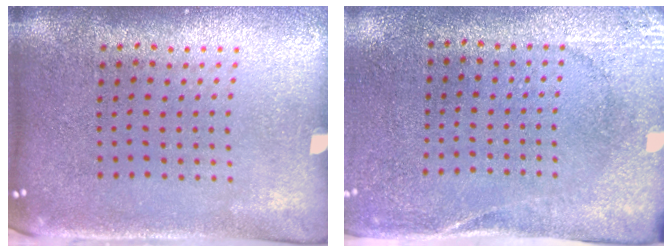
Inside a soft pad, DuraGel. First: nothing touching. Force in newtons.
{"total": 2.6, "press": 2.1, "slide": 1.6}